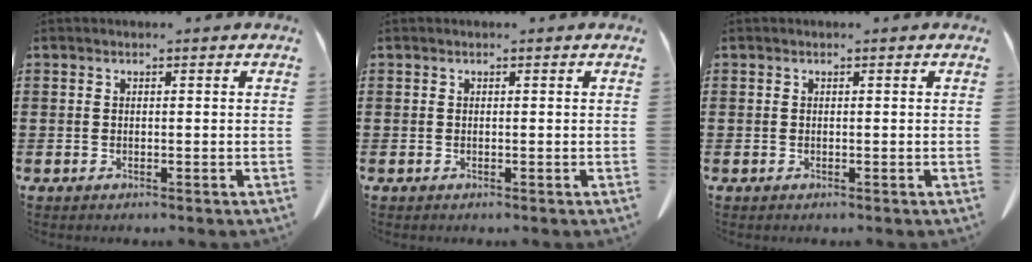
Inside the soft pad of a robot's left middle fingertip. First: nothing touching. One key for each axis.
{"total": 0.0}
{"total": 0.0}